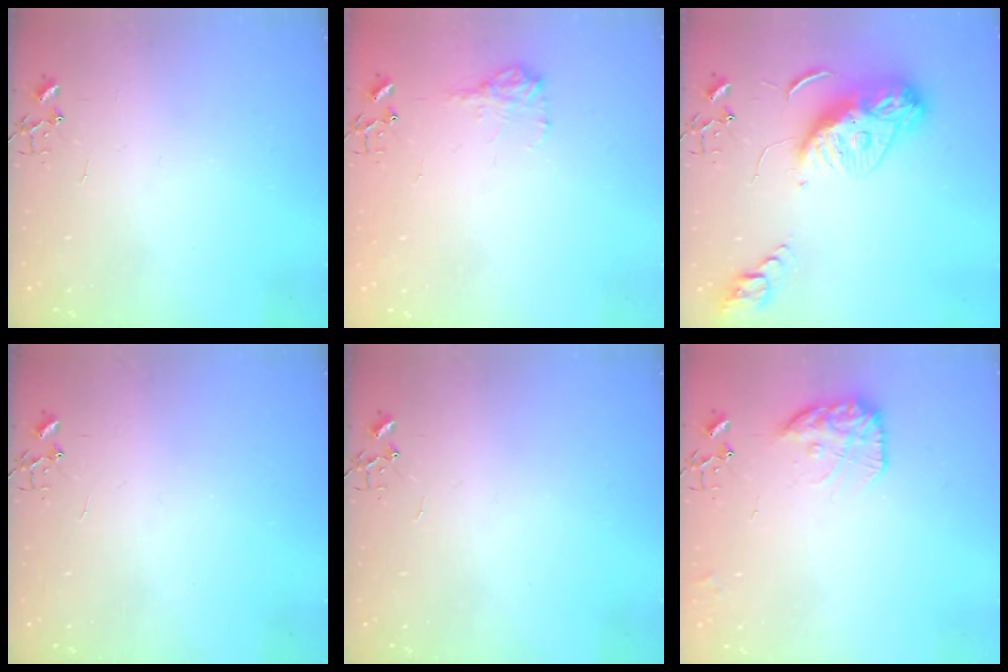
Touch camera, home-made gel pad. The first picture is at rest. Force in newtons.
{"total": 9.3, "press": 9.3, "slide": 0.3}
{"total": 12.9, "press": 12.9, "slide": 1.2}
{"total": 0.0}
{"total": 0.0}
{"total": 14.0, "press": 14.0, "slide": 1.0}